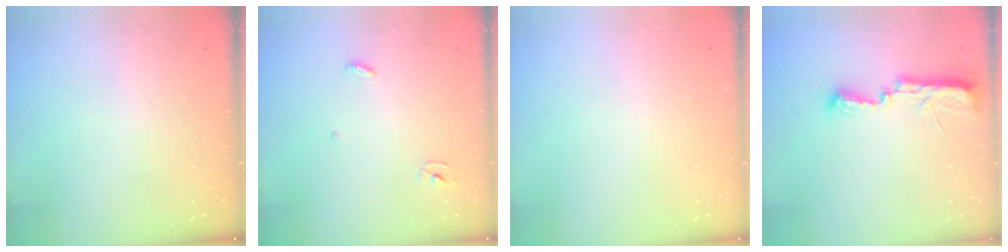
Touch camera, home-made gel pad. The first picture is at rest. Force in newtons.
{"total": 3.3, "press": 3.3, "slide": 0.3}
{"total": 1.0, "press": 0.8, "slide": 0.6}
{"total": 7.9, "press": 7.8, "slide": 0.8}